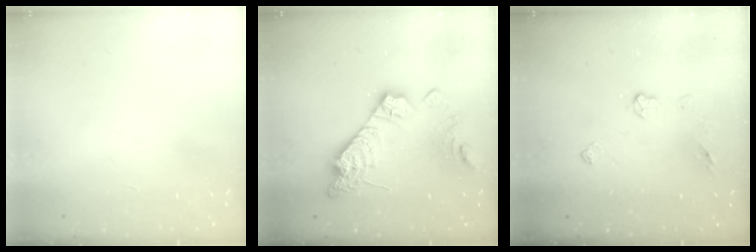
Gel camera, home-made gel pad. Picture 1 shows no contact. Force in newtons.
{"total": 17.0, "press": 16.9, "slide": 1.3}
{"total": 5.4, "press": 5.4, "slide": 0.5}